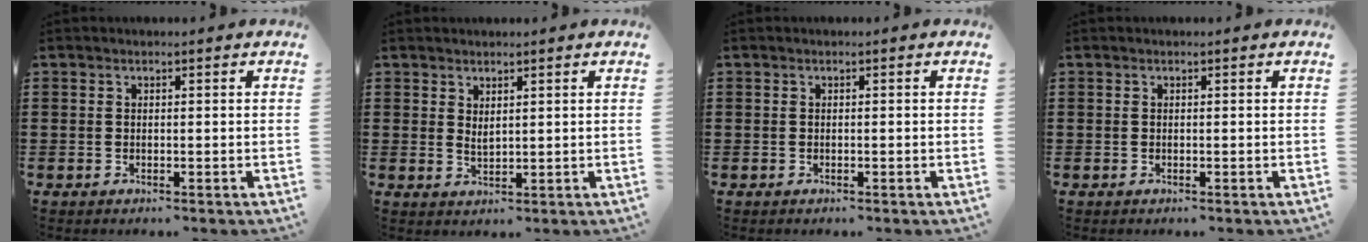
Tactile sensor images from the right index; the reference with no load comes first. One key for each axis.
{"total": 1.6, "fx": 1.2, "fy": 0.5, "fz": 0.9, "tx": -0.019, "ty": 0.001, "tz": 0.021}
{"total": 0.0}
{"total": 0.0}